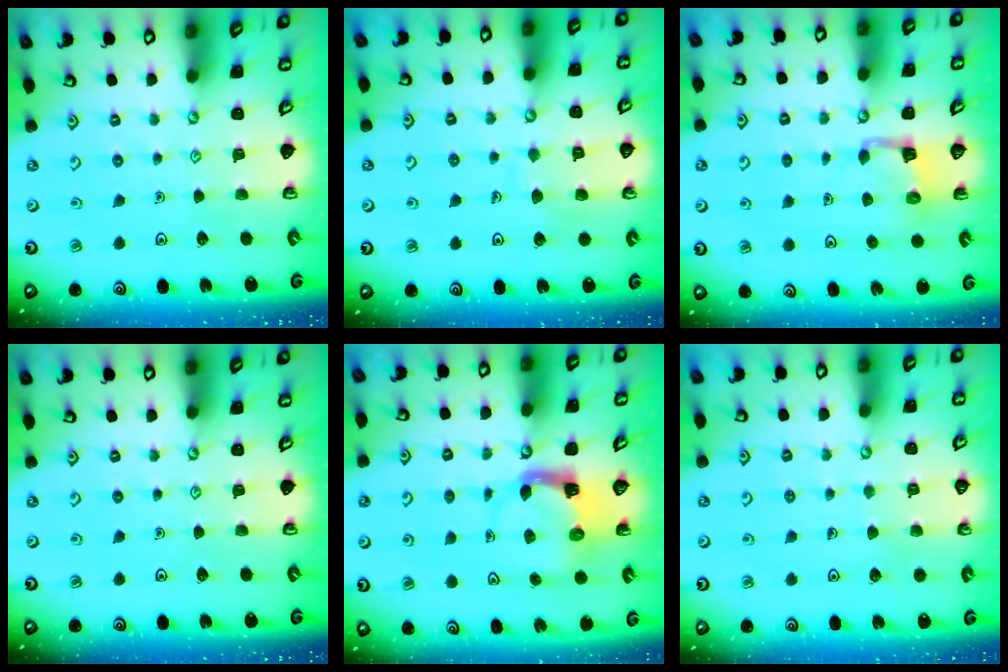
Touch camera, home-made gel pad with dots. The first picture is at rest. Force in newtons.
{"total": 7.1, "press": 7.1, "slide": 0.7}
{"total": 2.7, "press": 2.7, "slide": 0.4}
{"total": 0.0}
{"total": 4.4, "press": 4.3, "slide": 0.9}
{"total": 5.3, "press": 5.3, "slide": 0.4}